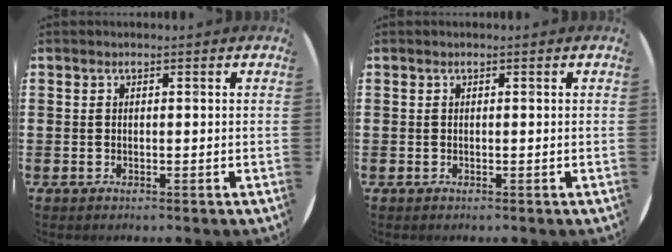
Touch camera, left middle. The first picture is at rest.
{"total": 0.0}